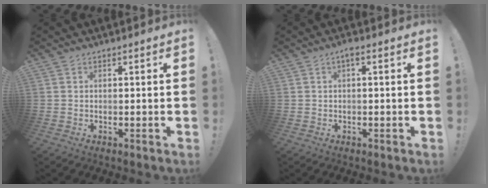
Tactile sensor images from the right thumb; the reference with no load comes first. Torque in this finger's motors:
{"motor_torque": [0.14, 0.13, 0.23, -0.11, -0.02]}